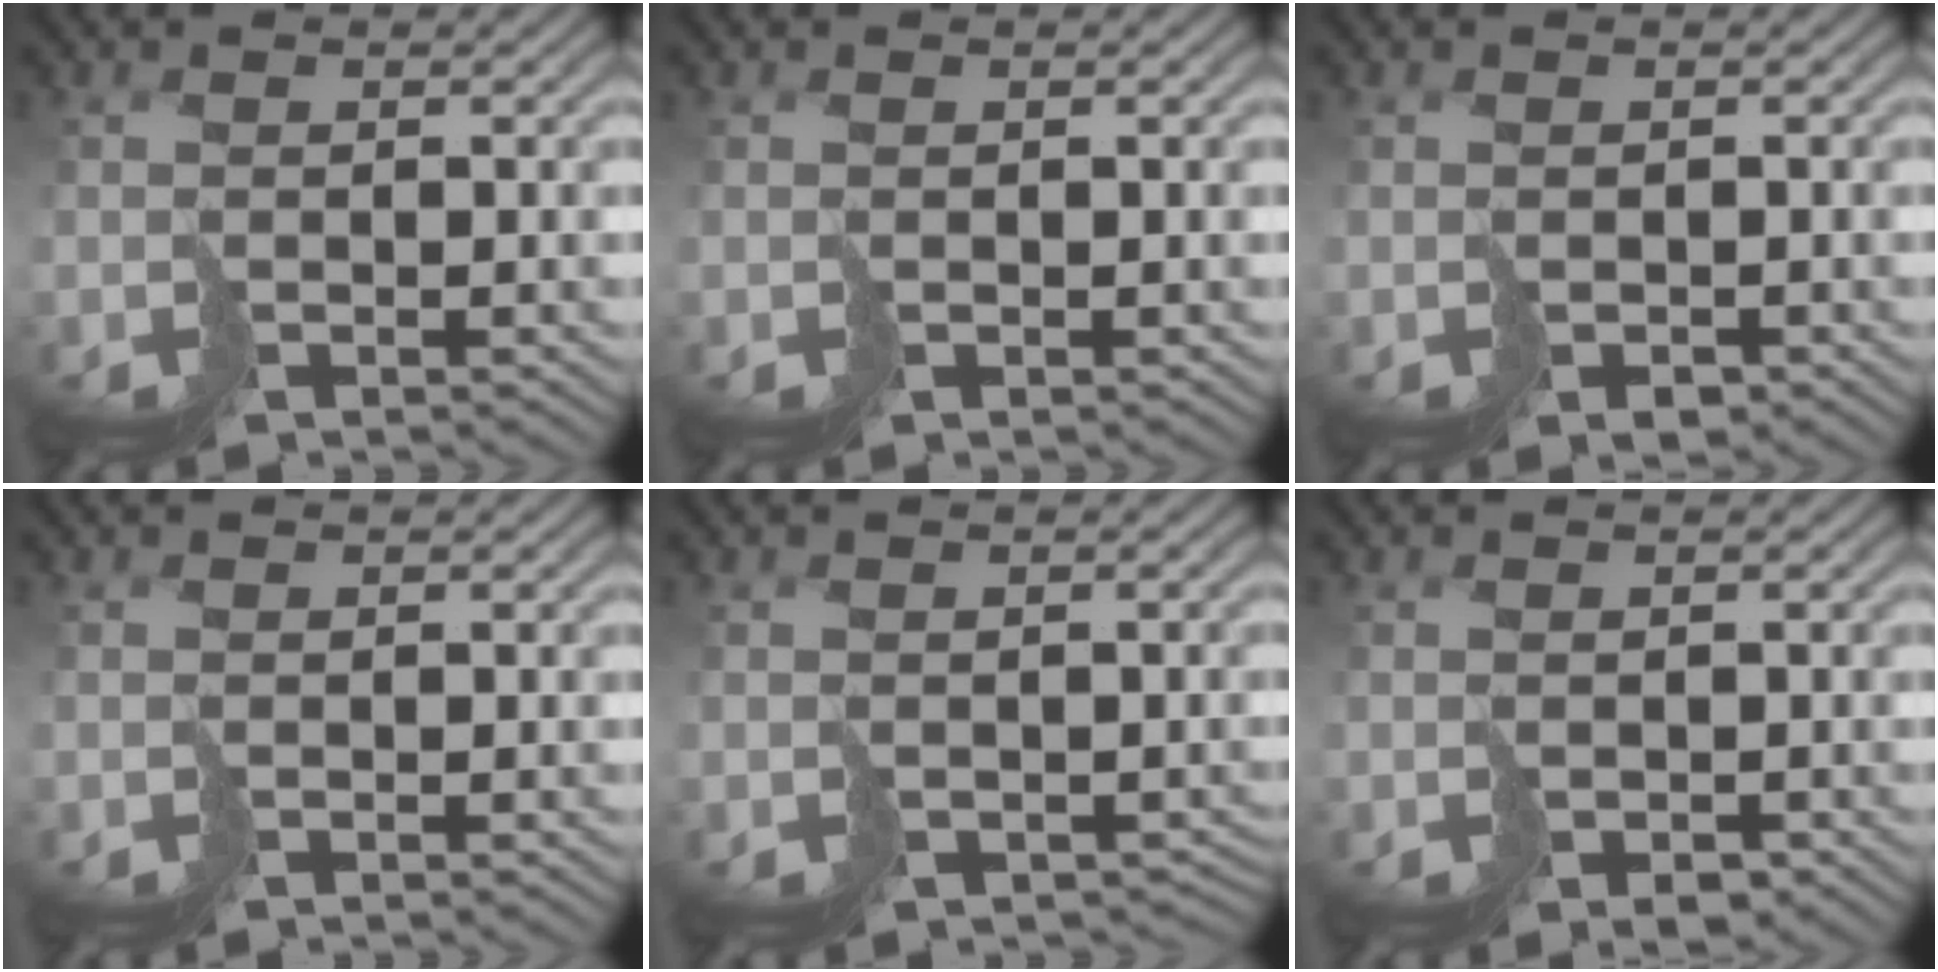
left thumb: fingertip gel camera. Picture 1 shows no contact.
{"total": 0.0}
{"total": 1.2, "force": [-0.7, 0.8, 0.5], "torque": [-0.007, -0.004, -0.007]}
{"total": 0.0}
{"total": 2.7, "force": [-1.2, 1.9, 1.5], "torque": [-0.020, -0.015, -0.008]}
{"total": 1.6, "force": [-0.9, 1.1, 0.7], "torque": [-0.011, -0.005, -0.009]}